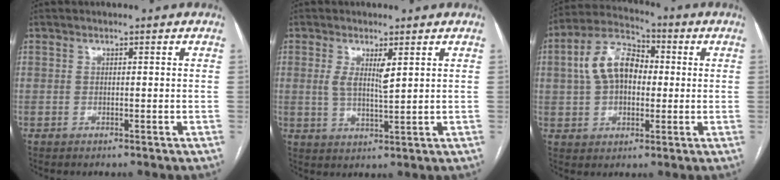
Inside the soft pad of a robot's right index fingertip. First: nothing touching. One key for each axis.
{"total": 4.3, "fx": 1.4, "fy": 0.8, "fz": 3.9, "tx": -0.078, "ty": -0.008, "tz": 0.030}
{"total": 10.7, "fx": 1.3, "fy": 6.9, "fz": 8.2, "tx": -0.174, "ty": 0.036, "tz": 0.022}